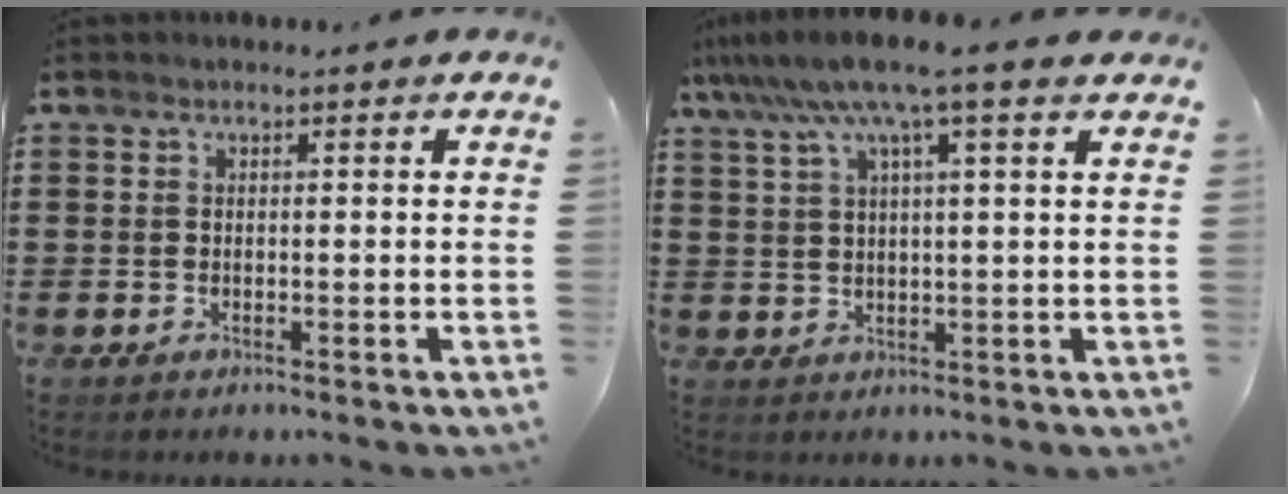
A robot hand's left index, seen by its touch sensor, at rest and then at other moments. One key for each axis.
{"total": 8.0, "fx": 5.1, "fy": 0.4, "fz": 6.1, "tx": -0.132, "ty": -0.010, "tz": 0.087}